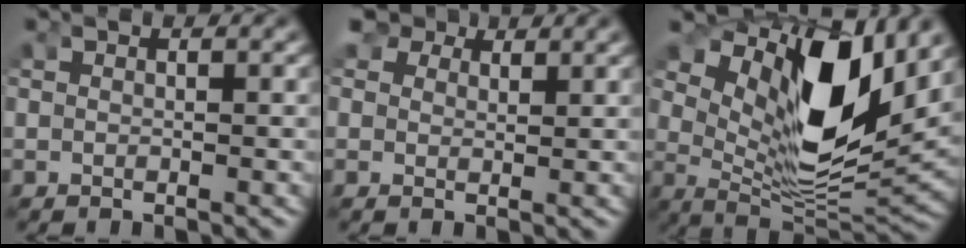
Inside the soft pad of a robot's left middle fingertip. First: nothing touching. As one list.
[{"total": 4.1, "force": [3.0, 2.1, 1.8], "torque": [-0.033, 0.000, 0.048]}, {"total": 12.0, "force": [4.5, 4.9, 10.0], "torque": [-0.165, 0.001, 0.076]}]